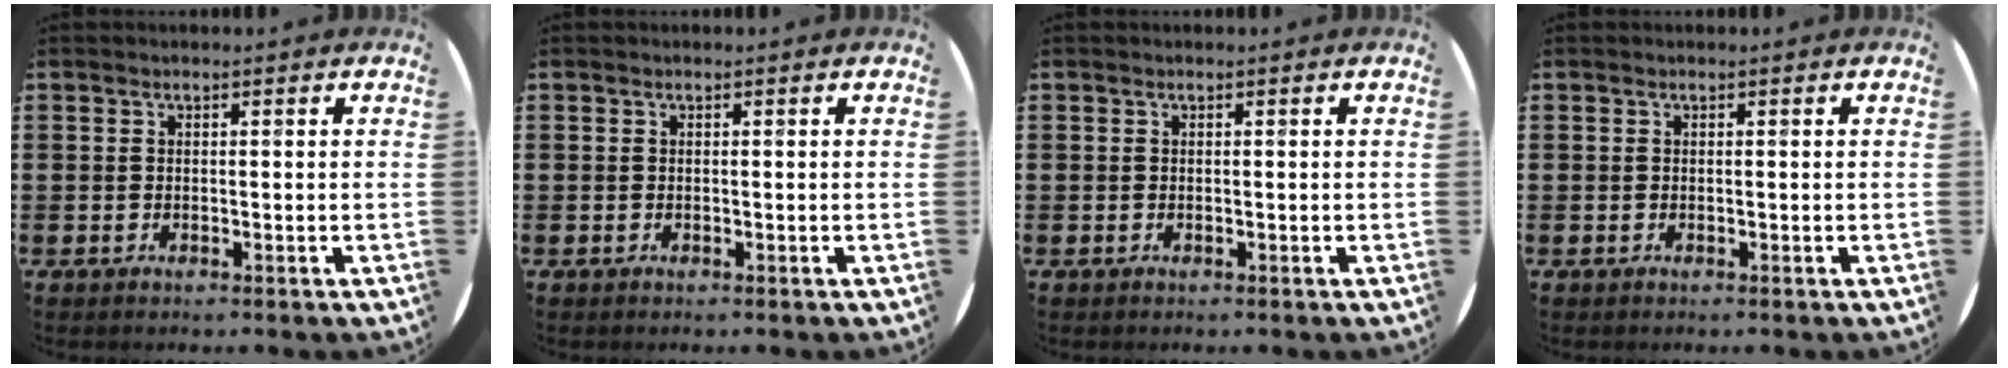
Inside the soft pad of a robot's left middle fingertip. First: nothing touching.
{"total": 0.0}
{"total": 0.0}
{"total": 0.0}